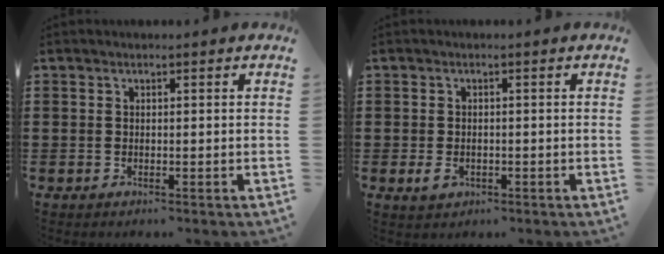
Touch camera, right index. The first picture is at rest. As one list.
[{"total": 1.5, "force": [-0.5, 0.9, 1.1], "torque": [-0.024, -0.002, -0.009]}]